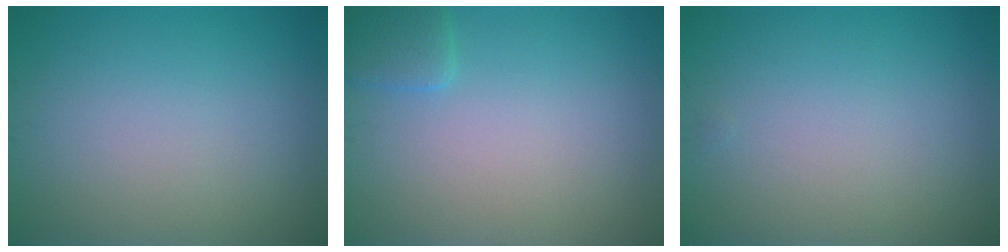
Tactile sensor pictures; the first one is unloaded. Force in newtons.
{"total": 1.5, "press": 1.5, "slide": 0.1}
{"total": 0.0}